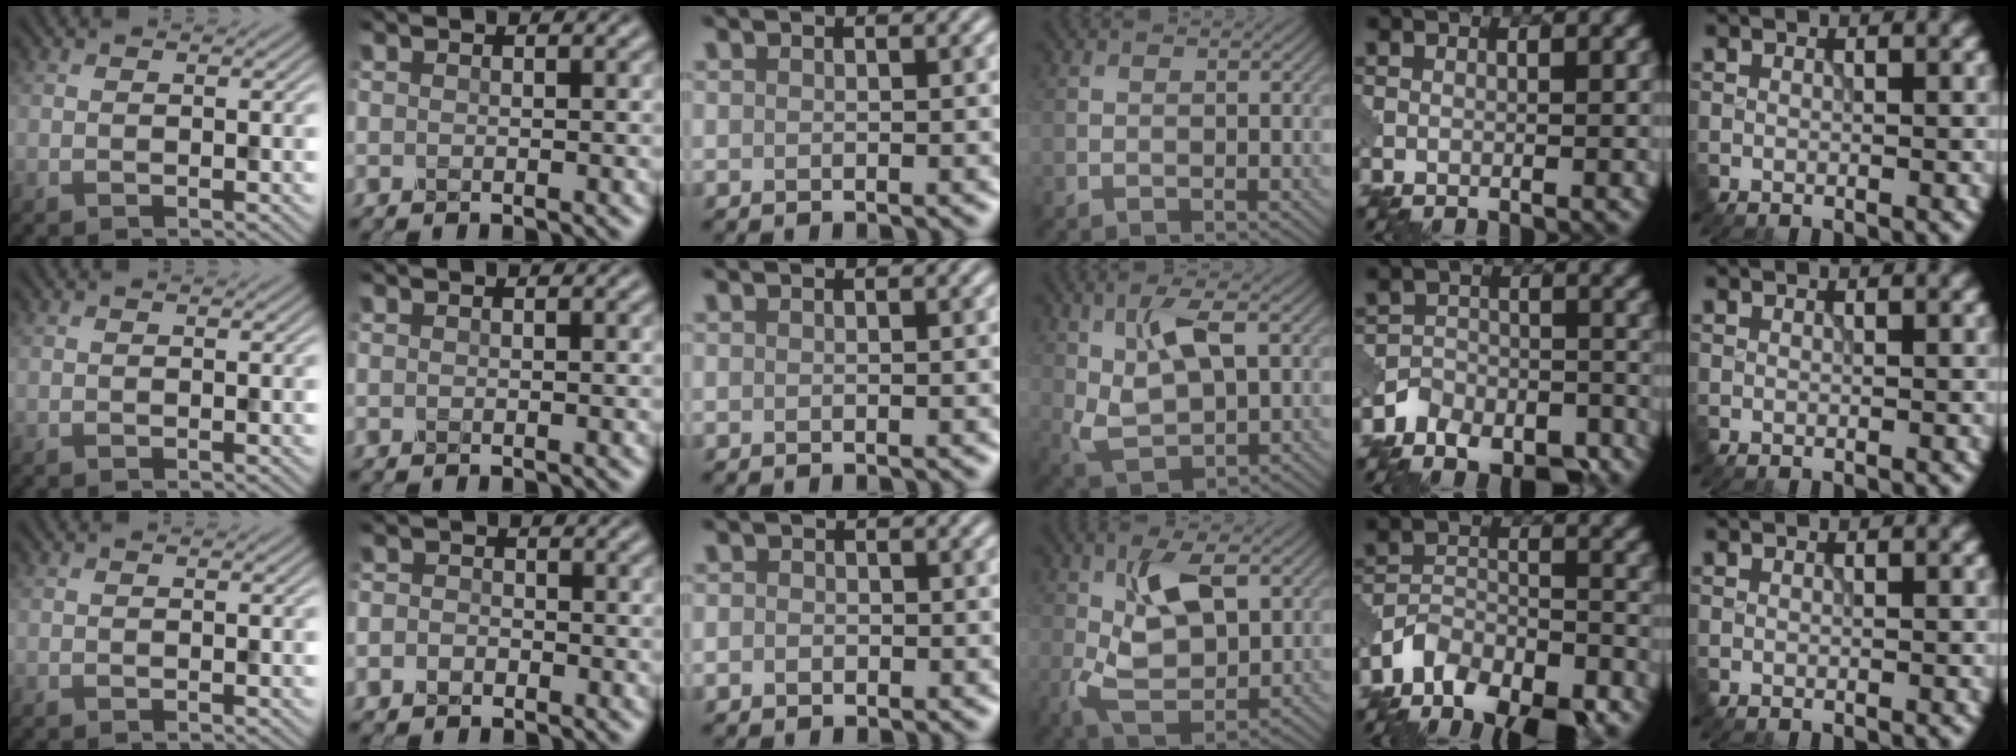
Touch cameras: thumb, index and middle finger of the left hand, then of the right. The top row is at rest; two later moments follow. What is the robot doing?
{"motion": "extract", "object": "pin"}